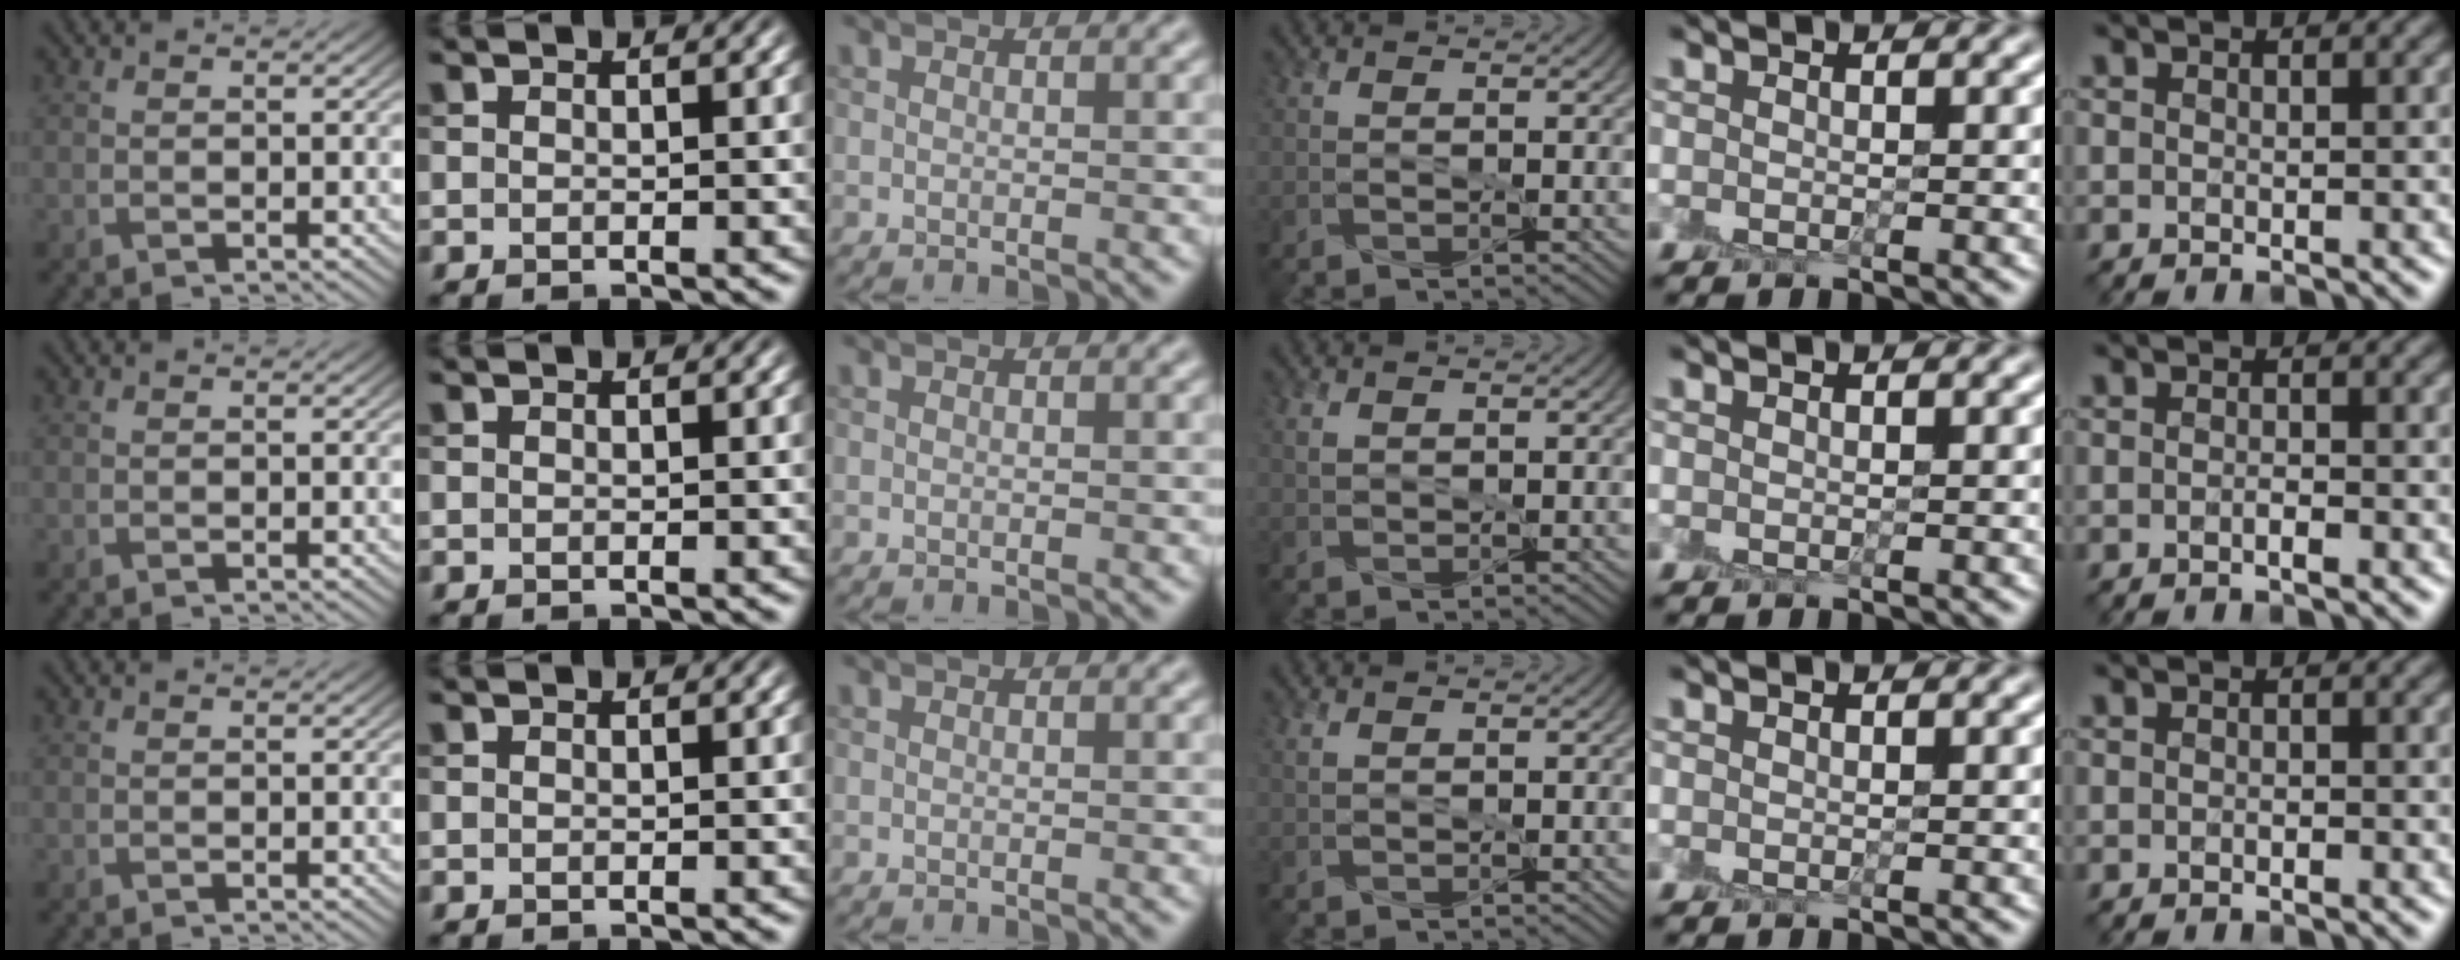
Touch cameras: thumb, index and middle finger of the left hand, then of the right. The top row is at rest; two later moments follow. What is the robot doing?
{"motion": "peel", "object": "sticky note"}